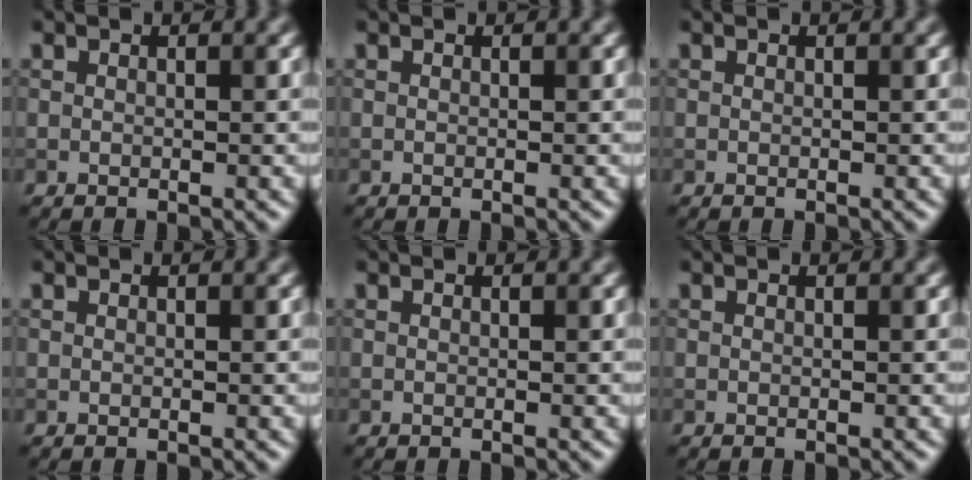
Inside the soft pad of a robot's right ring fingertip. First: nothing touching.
{"total": 0.0}
{"total": 0.0}
{"total": 0.0}
{"total": 0.0}
{"total": 0.0}